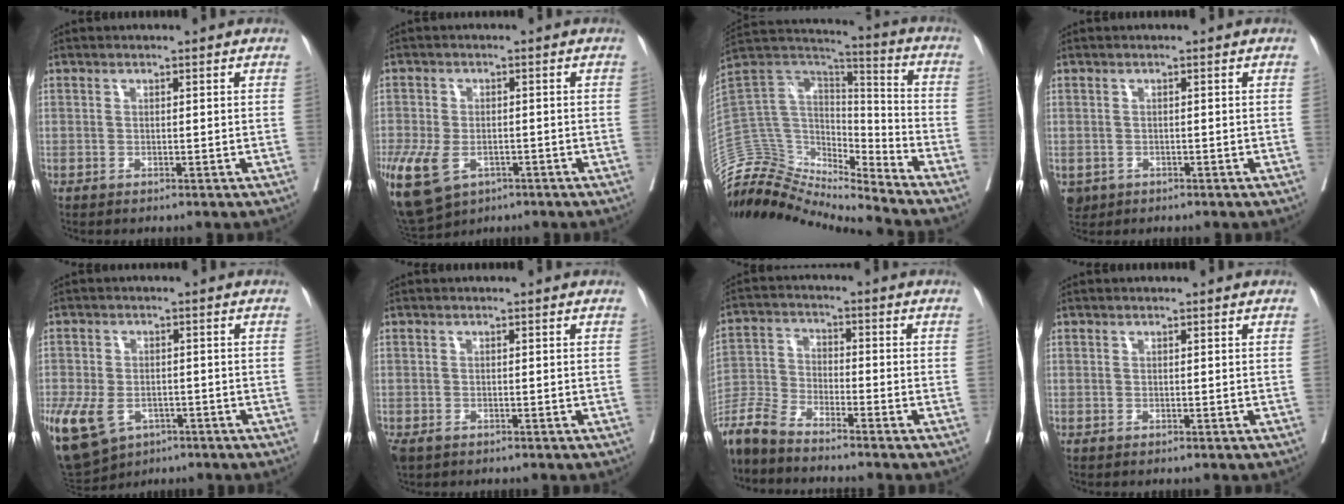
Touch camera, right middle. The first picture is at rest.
{"total": 19.7, "force": [-9.1, 13.8, 10.7], "torque": [-0.342, -0.032, -0.139]}
{"total": 17.3, "force": [-16.9, 2.9, 2.1], "torque": [-0.047, 0.091, -0.303]}
{"total": 2.7, "force": [-1.3, 2.2, 0.6], "torque": [-0.010, 0.000, -0.016]}
{"total": 20.8, "force": [-9.3, 15.4, 10.4], "torque": [-0.337, -0.027, -0.141]}
{"total": 2.5, "force": [-1.6, 1.4, 1.2], "torque": [-0.027, -0.006, -0.024]}
{"total": 6.6, "force": [-6.3, 0.2, 1.9], "torque": [-0.051, -0.015, -0.133]}
{"total": 0.0}